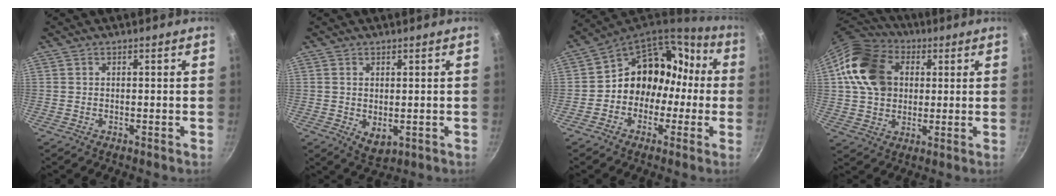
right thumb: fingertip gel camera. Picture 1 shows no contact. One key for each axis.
{"total": 4.0, "fx": 0.0, "fy": 2.4, "fz": 3.2, "tx": -0.050, "ty": -0.014, "tz": 0.006}
{"total": 14.7, "fx": -1.5, "fy": 13.0, "fz": 6.8, "tx": -0.034, "ty": 0.080, "tz": -0.031}
{"total": 17.2, "fx": 3.9, "fy": 13.3, "fz": 10.2, "tx": -0.166, "ty": 0.015, "tz": 0.061}